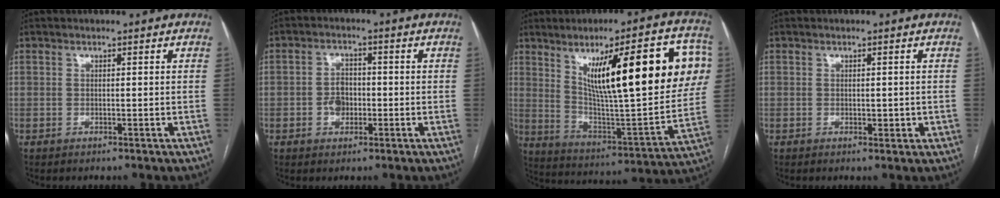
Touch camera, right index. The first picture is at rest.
{"total": 3.7, "force": [-0.9, 2.8, 2.3], "torque": [-0.038, 0.008, -0.014]}
{"total": 27.2, "force": [8.4, 5.1, 25.3], "torque": [-0.348, 0.023, 0.133]}
{"total": 1.7, "force": [-0.1, 1.1, 1.3], "torque": [-0.014, 0.001, 0.002]}